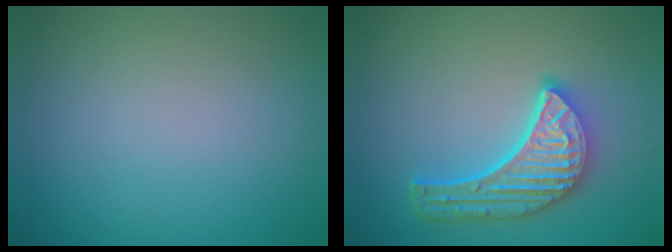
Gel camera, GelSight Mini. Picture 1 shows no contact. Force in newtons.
{"total": 5.7, "press": 4.4, "slide": 3.6}